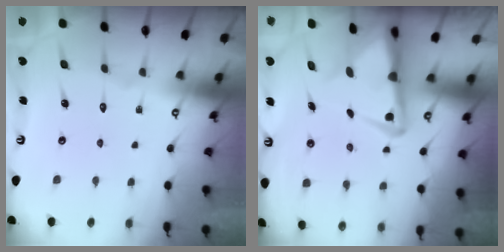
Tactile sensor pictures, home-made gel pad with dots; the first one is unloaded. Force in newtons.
{"total": 6.7, "press": 6.5, "slide": 1.6}